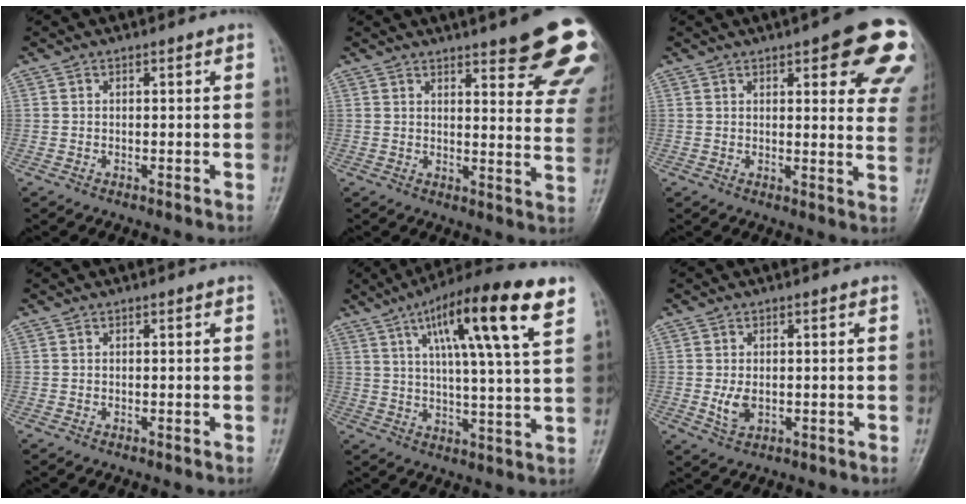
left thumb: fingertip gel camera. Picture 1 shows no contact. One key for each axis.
{"total": 20.9, "fx": 14.3, "fy": 5.1, "fz": 14.4, "tx": -0.141, "ty": -0.058, "tz": 0.160}
{"total": 17.7, "fx": 8.6, "fy": 5.3, "fz": 14.6, "tx": -0.148, "ty": -0.025, "tz": 0.093}
{"total": 0.0}
{"total": 18.3, "fx": 8.6, "fy": 2.8, "fz": 15.9, "tx": -0.245, "ty": -0.013, "tz": 0.131}
{"total": 3.2, "fx": -0.4, "fy": 2.1, "fz": 2.4, "tx": -0.041, "ty": -0.004, "tz": -0.001}